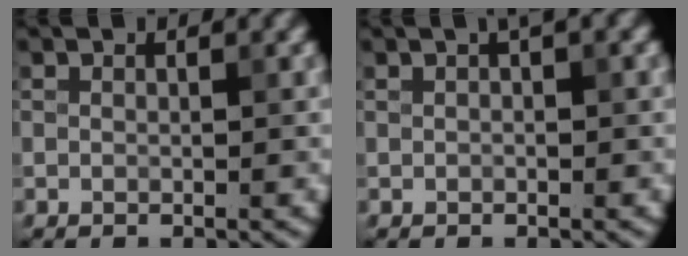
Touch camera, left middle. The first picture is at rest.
{"total": 1.2, "force": [0.5, 0.3, 1.1], "torque": [-0.016, 0.003, 0.003]}